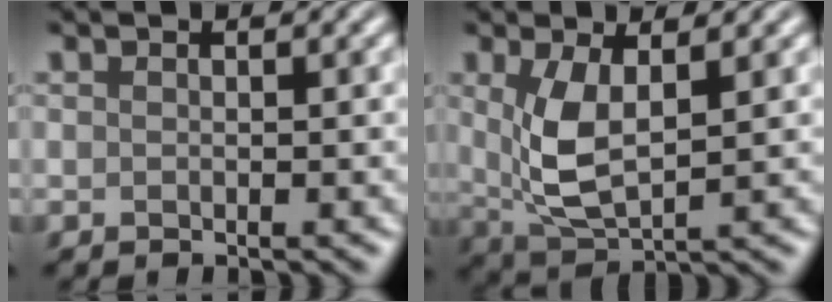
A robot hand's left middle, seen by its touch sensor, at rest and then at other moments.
{"total": 5.0, "force": [1.0, 2.2, 4.3], "torque": [-0.099, -0.007, 0.027]}